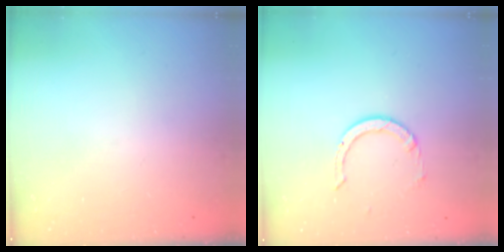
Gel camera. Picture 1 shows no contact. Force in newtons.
{"total": 1.7, "press": 1.7, "slide": 0.1}